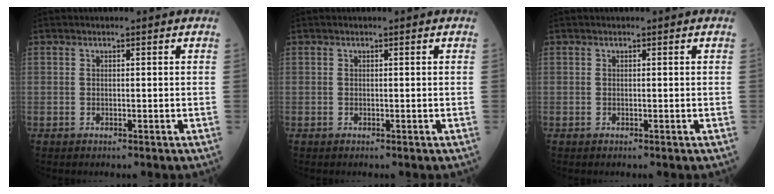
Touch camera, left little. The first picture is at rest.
{"total": 0.0}
{"total": 0.0}